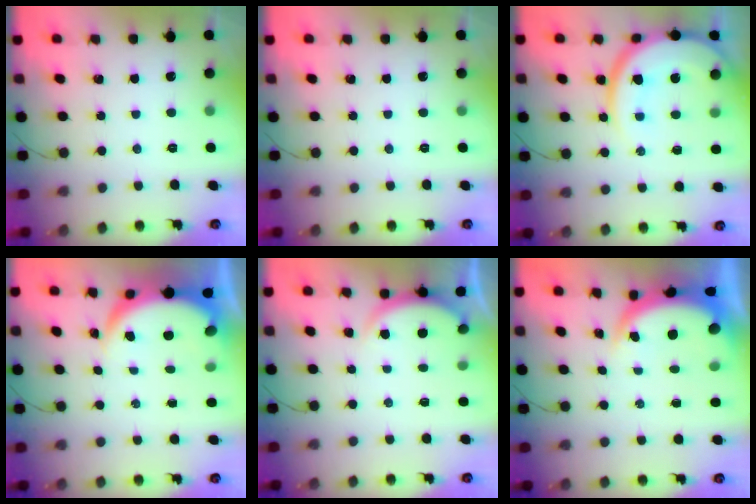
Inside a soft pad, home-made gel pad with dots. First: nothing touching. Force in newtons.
{"total": 0.0}
{"total": 16.6, "press": 16.3, "slide": 2.8}
{"total": 5.0, "press": 4.9, "slide": 0.5}
{"total": 2.2, "press": 2.2, "slide": 0.6}
{"total": 5.1, "press": 5.1, "slide": 0.1}